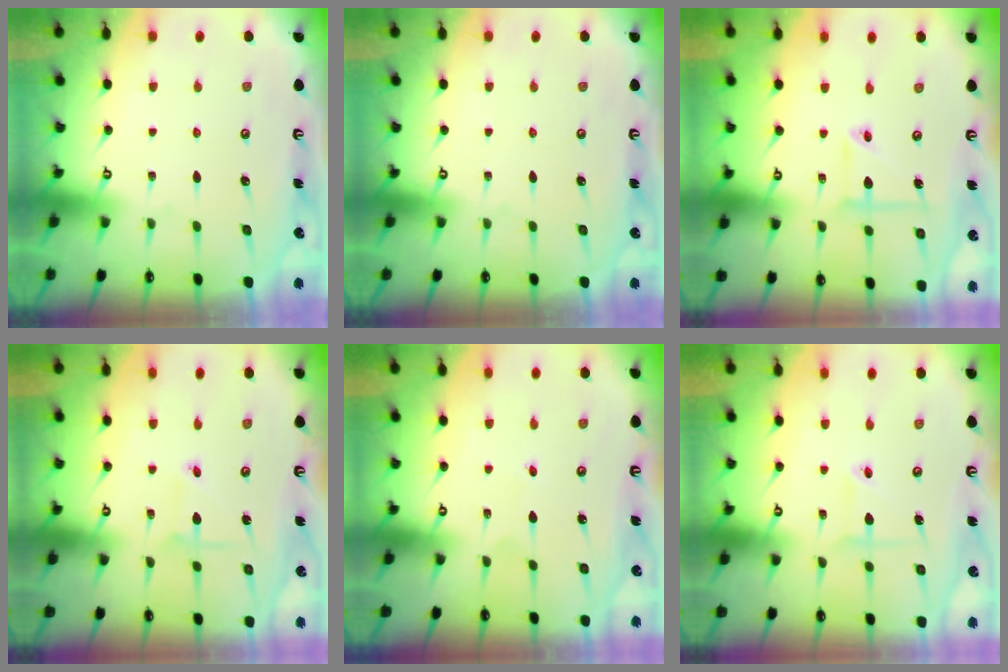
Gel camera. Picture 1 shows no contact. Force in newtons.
{"total": 0.0}
{"total": 6.3, "press": 6.3, "slide": 0.5}
{"total": 2.3, "press": 2.3, "slide": 0.2}
{"total": 1.2, "press": 1.2, "slide": 0.1}
{"total": 2.9, "press": 2.9, "slide": 0.2}